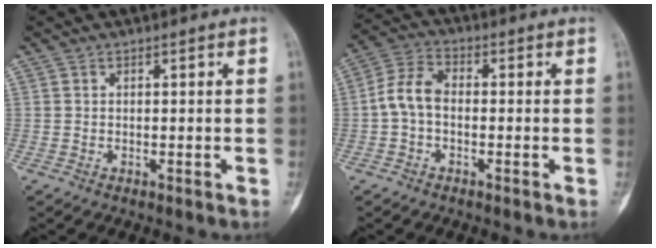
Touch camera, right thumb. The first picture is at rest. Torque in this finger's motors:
{"motor_torque": [0.27, 0.27, 0.18, -0.18, 0.05]}